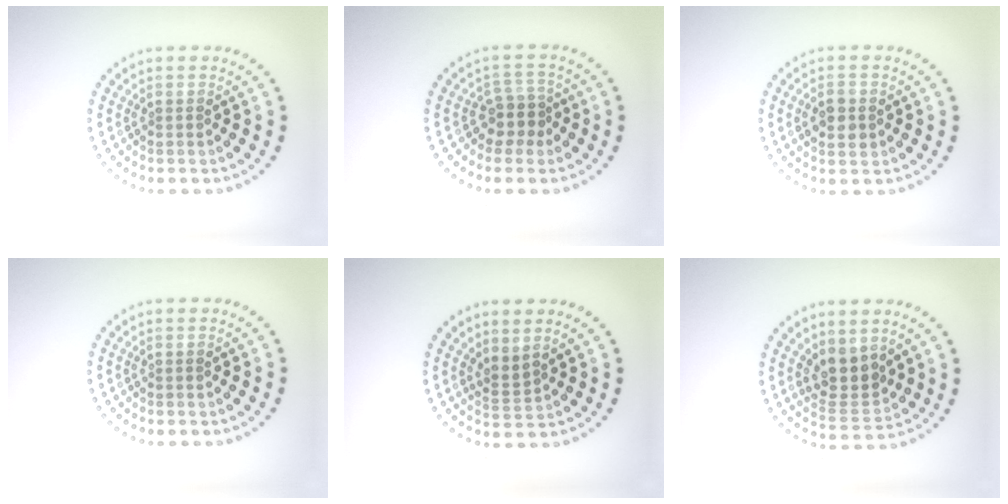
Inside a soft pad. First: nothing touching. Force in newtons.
{"total": 2.5, "press": 2.0, "slide": 1.4}
{"total": 2.7, "press": 2.7, "slide": 0.1}
{"total": 0.0}
{"total": 1.7, "press": 1.2, "slide": 1.2}
{"total": 3.7, "press": 3.3, "slide": 1.7}